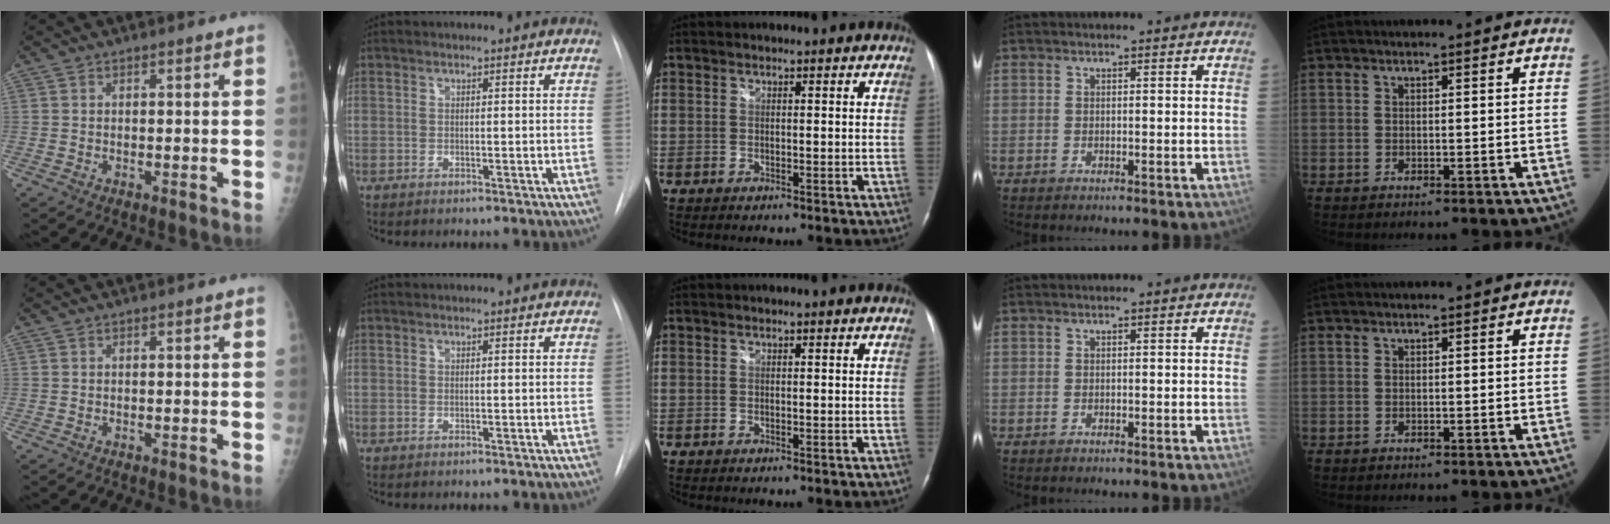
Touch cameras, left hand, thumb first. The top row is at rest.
{}